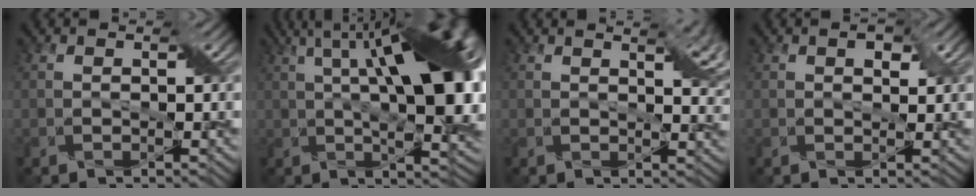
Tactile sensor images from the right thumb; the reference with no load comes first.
{"total": 17.6, "force": [3.4, 6.8, 15.8], "torque": [-0.222, 0.035, 0.044]}
{"total": 4.1, "force": [2.4, 1.2, 3.1], "torque": [-0.047, 0.004, 0.042]}
{"total": 1.6, "force": [1.0, 0.9, 1.0], "torque": [-0.019, -0.005, 0.020]}